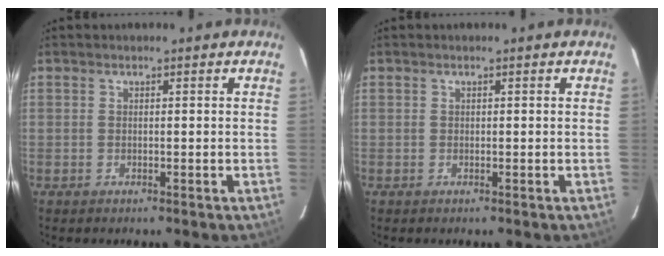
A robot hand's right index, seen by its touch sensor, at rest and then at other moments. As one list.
[{"total": 0.0}]